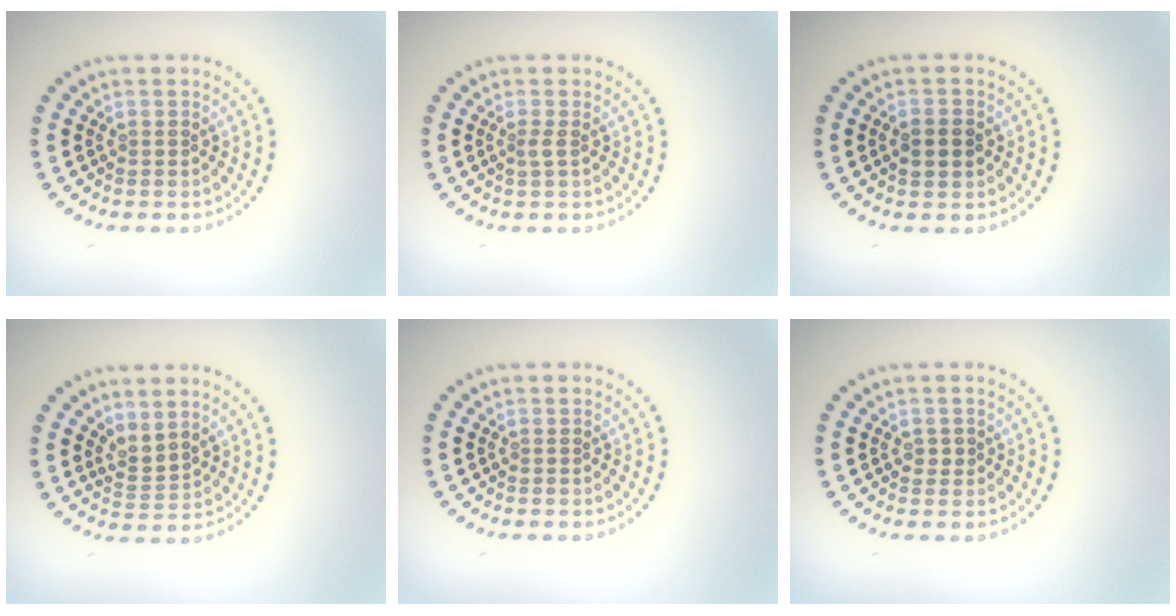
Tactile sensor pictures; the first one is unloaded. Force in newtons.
{"total": 0.9, "press": 0.6, "slide": 0.7}
{"total": 2.7, "press": 2.7, "slide": 0.1}
{"total": 2.1, "press": 1.4, "slide": 1.6}
{"total": 0.0}
{"total": 0.9, "press": 0.9, "slide": 0.2}